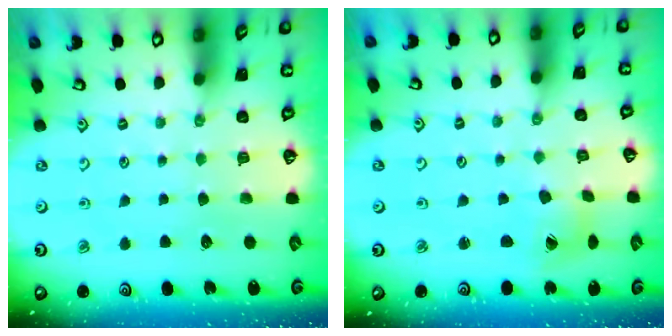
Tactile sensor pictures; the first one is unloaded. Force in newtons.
{"total": 4.7, "press": 4.6, "slide": 0.4}